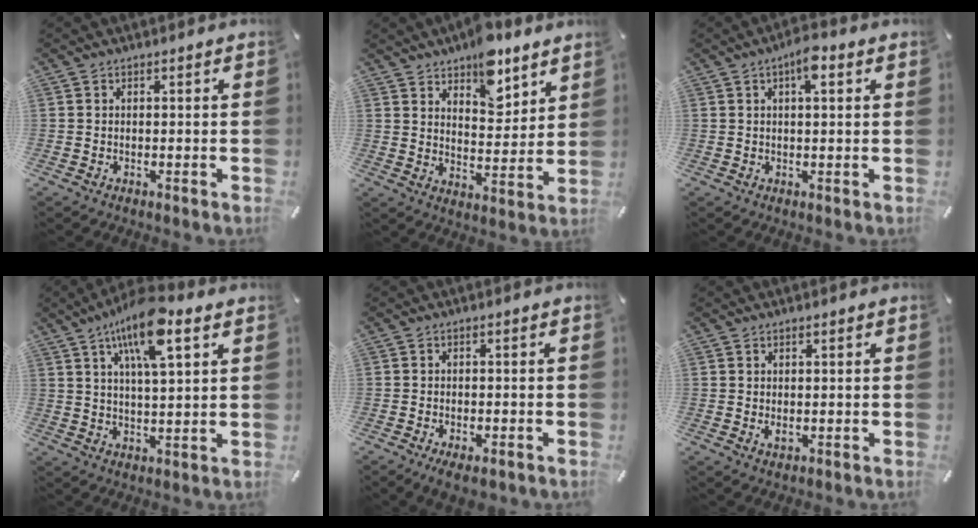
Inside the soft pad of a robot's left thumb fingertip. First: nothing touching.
{"total": 10.5, "force": [8.2, 5.1, 4.2], "torque": [-0.048, -0.055, 0.145]}
{"total": 4.7, "force": [2.0, 1.5, 4.0], "torque": [-0.067, 0.001, 0.030]}
{"total": 12.7, "force": [7.4, 3.7, 9.6], "torque": [-0.166, -0.018, 0.125]}
{"total": 2.7, "force": [-1.7, 1.0, 1.8], "torque": [-0.035, 0.007, -0.033]}
{"total": 1.4, "force": [0.1, 0.9, 1.1], "torque": [-0.014, -0.001, 0.000]}